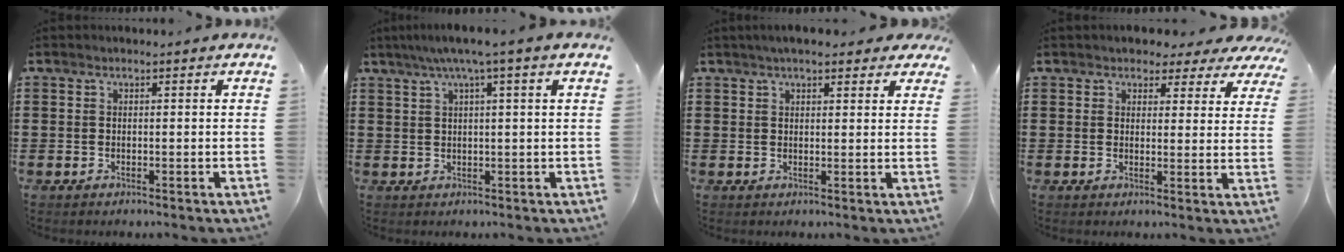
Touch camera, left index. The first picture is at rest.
{"total": 3.7, "force": [1.6, -0.6, 3.3], "torque": [-0.065, -0.002, 0.025]}
{"total": 3.7, "force": [2.9, 1.2, 1.9], "torque": [-0.045, 0.006, 0.053]}
{"total": 3.0, "force": [2.5, 1.5, 0.7], "torque": [-0.020, -0.005, 0.043]}